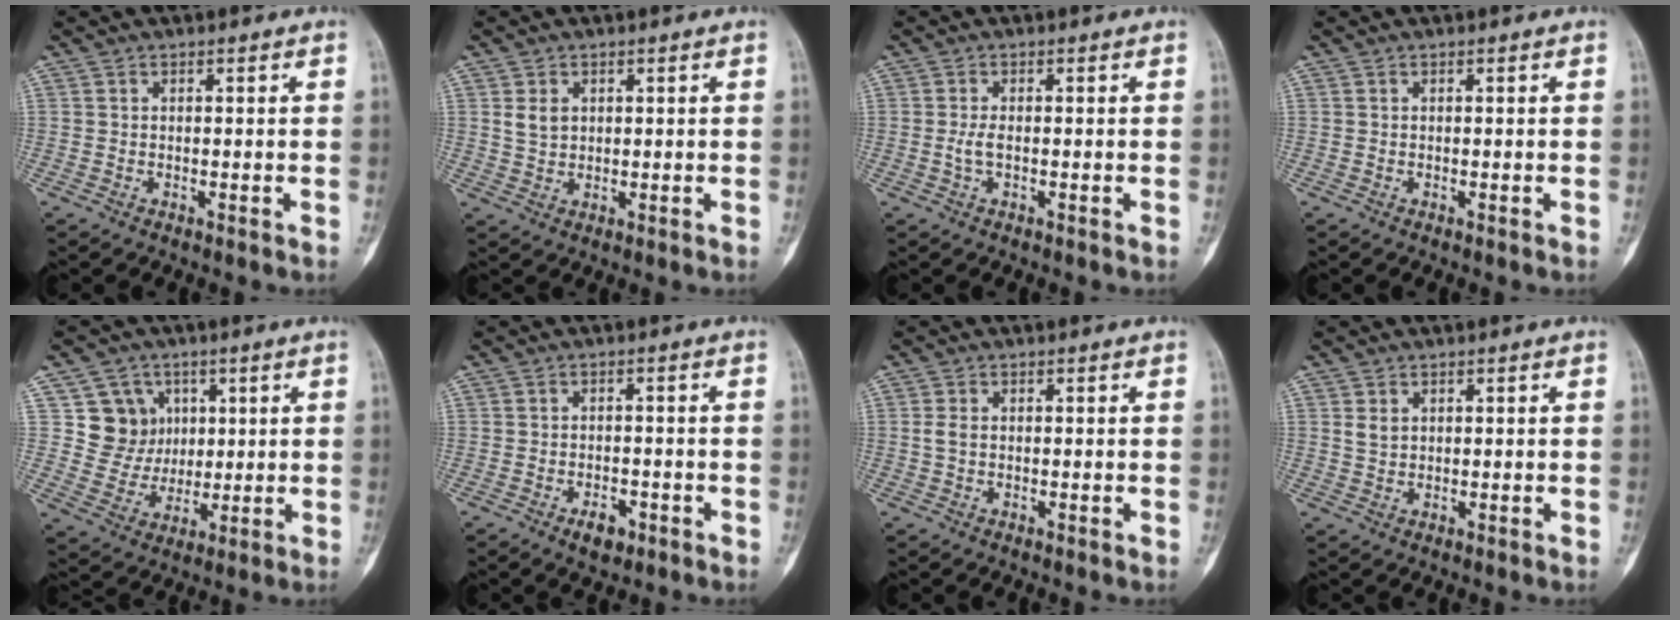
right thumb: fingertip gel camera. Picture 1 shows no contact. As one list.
[{"total": 3.2, "force": [1.0, 2.4, 1.9], "torque": [-0.026, -0.003, 0.024]}, {"total": 2.0, "force": [-0.3, 0.7, 1.8], "torque": [-0.044, -0.002, -0.008]}, {"total": 0.0}, {"total": 9.3, "force": [3.0, 8.6, 1.7], "torque": [0.015, -0.009, 0.060]}, {"total": 3.6, "force": [-2.0, 2.0, 2.2], "torque": [-0.025, 0.008, -0.029]}, {"total": 1.7, "force": [0.0, 1.1, 1.3], "torque": [-0.030, 0.001, -0.001]}, {"total": 2.1, "force": [0.8, 1.5, 1.2], "torque": [-0.019, -0.002, 0.020]}]